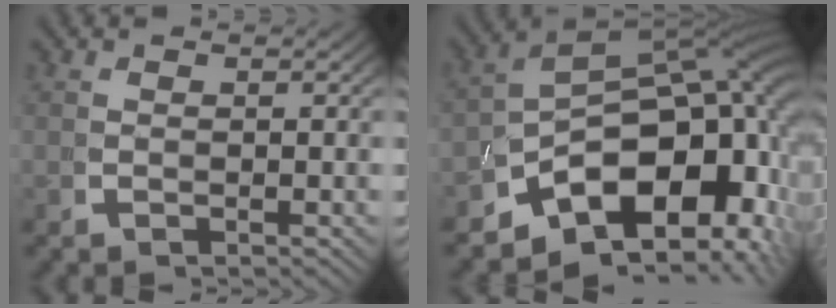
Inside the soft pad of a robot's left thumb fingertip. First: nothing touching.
{"total": 19.9, "force": [-1.4, 12.9, 15.1], "torque": [-0.232, -0.031, -0.020]}